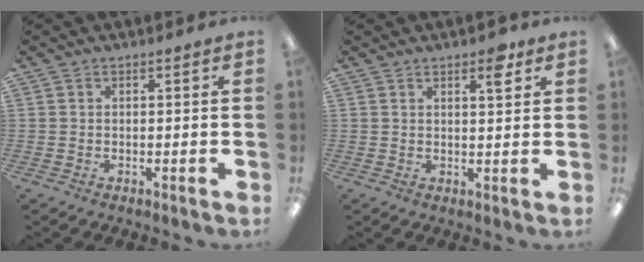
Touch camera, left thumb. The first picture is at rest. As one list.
[{"total": 4.4, "force": [2.8, 1.3, 3.1], "torque": [-0.036, -0.010, 0.042]}]